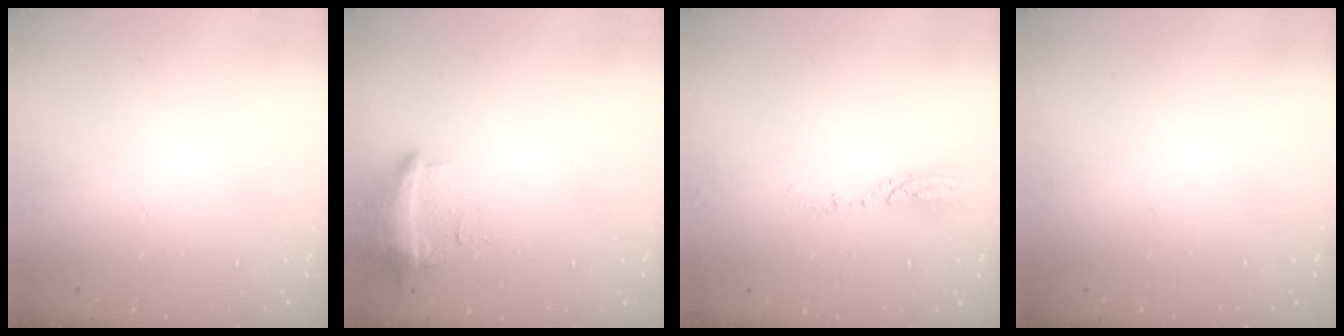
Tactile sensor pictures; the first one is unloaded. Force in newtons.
{"total": 19.3, "press": 12.1, "slide": 15.1}
{"total": 4.8, "press": 4.7, "slide": 1.0}
{"total": 0.0}